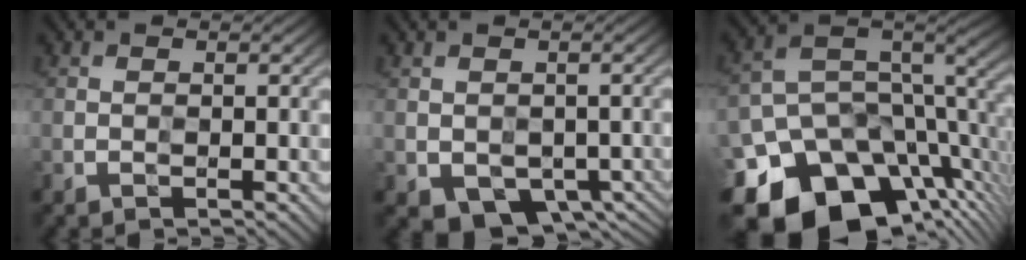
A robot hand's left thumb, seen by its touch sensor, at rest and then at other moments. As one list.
[{"total": 3.8, "force": [-1.6, 3.0, 1.8], "torque": [-0.025, -0.011, -0.017]}, {"total": 16.1, "force": [-9.2, 10.4, 8.2], "torque": [-0.186, -0.034, -0.134]}]